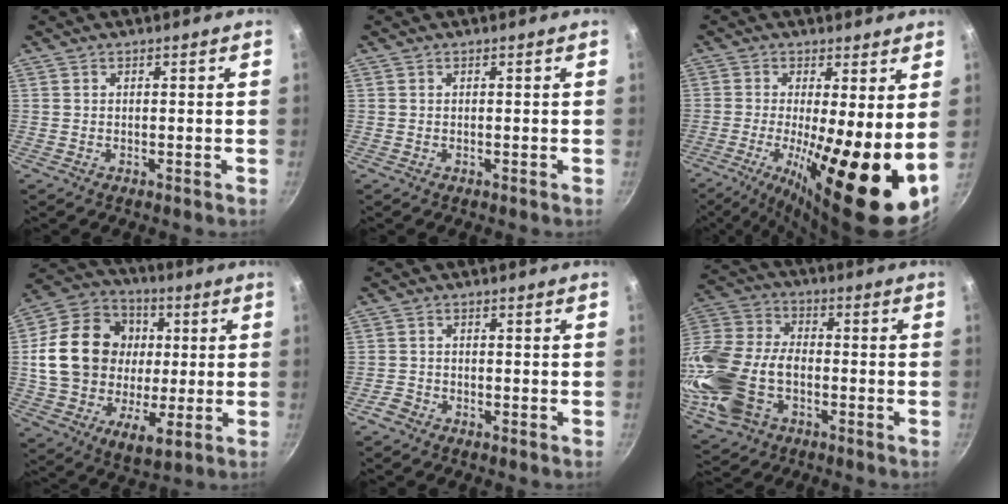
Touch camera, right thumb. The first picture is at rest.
{"total": 0.0}
{"total": 16.6, "force": [-2.7, 3.6, 16.0], "torque": [-0.252, -0.016, -0.048]}
{"total": 22.7, "force": [2.3, 17.7, 14.0], "torque": [-0.214, 0.008, 0.035]}
{"total": 2.0, "force": [-1.6, 1.1, 0.5], "torque": [-0.012, 0.013, -0.032]}
{"total": 20.4, "force": [-5.5, 13.4, 14.4], "torque": [-0.311, 0.024, -0.109]}